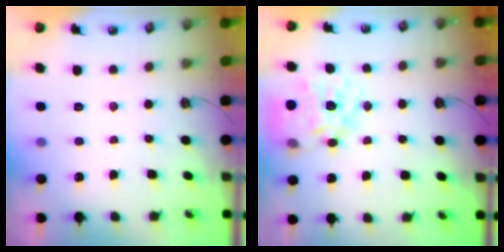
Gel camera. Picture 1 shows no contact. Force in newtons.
{"total": 20.4, "press": 20.3, "slide": 1.8}